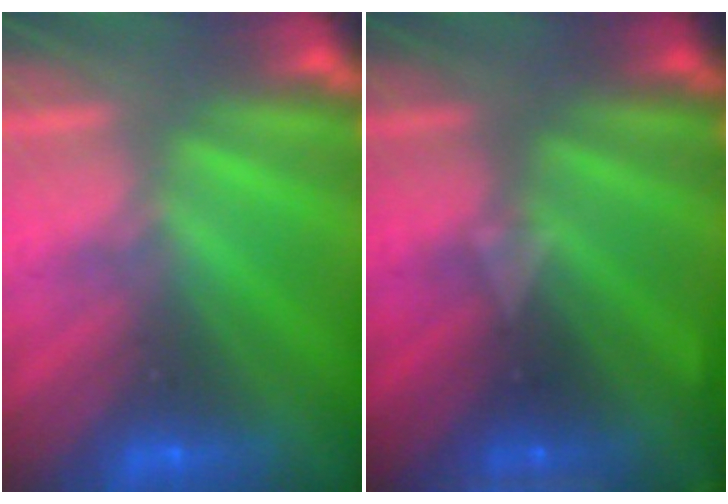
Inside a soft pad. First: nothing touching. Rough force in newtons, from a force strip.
{"total": 3.2}